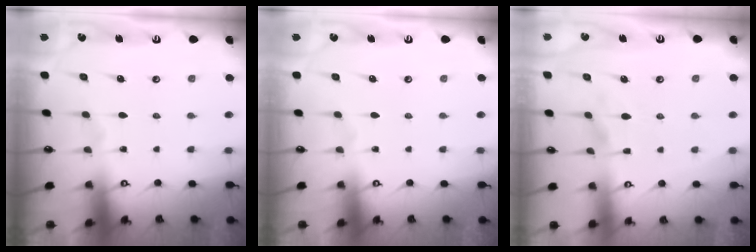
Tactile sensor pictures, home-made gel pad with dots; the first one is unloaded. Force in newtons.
{"total": 0.0}
{"total": 2.4, "press": 2.2, "slide": 1.1}